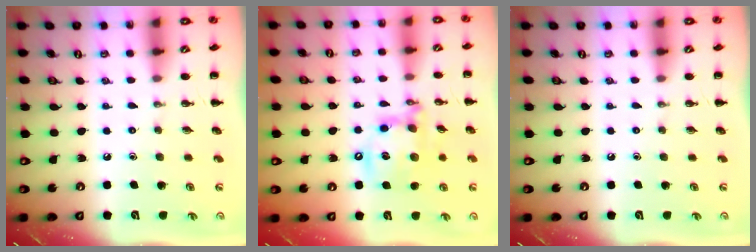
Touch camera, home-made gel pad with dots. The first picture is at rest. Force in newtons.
{"total": 14.1, "press": 13.8, "slide": 3.0}
{"total": 0.0}